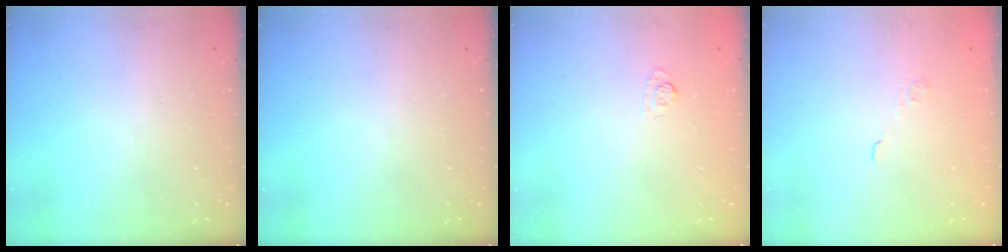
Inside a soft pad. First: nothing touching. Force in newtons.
{"total": 0.0}
{"total": 2.2, "press": 1.8, "slide": 1.3}
{"total": 2.0, "press": 1.5, "slide": 1.3}